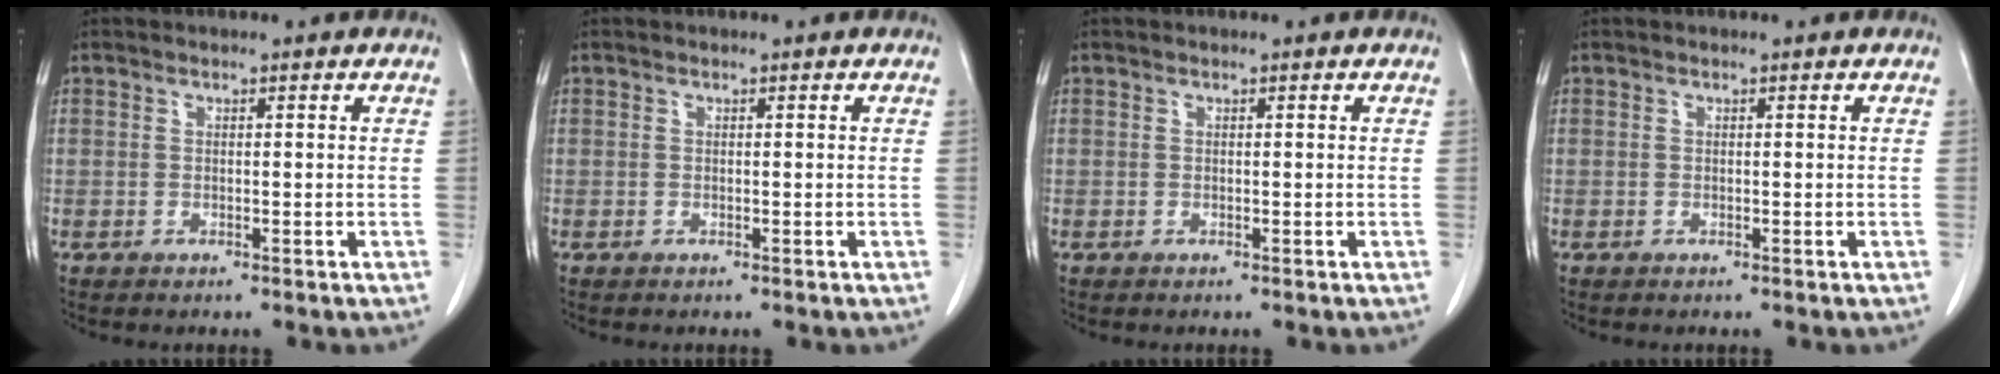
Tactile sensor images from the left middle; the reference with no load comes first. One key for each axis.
{"total": 0.0}
{"total": 0.0}
{"total": 0.0}